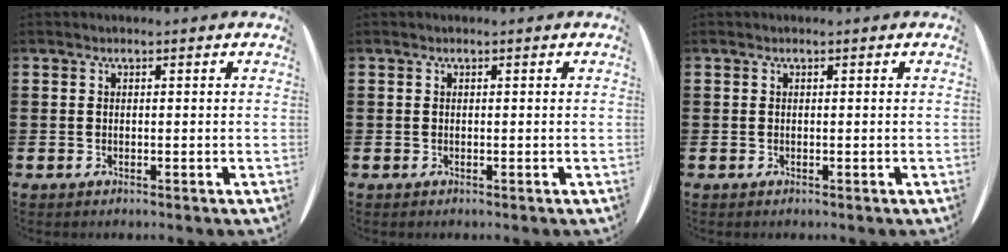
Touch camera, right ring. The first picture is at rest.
{"total": 0.0}
{"total": 0.0}